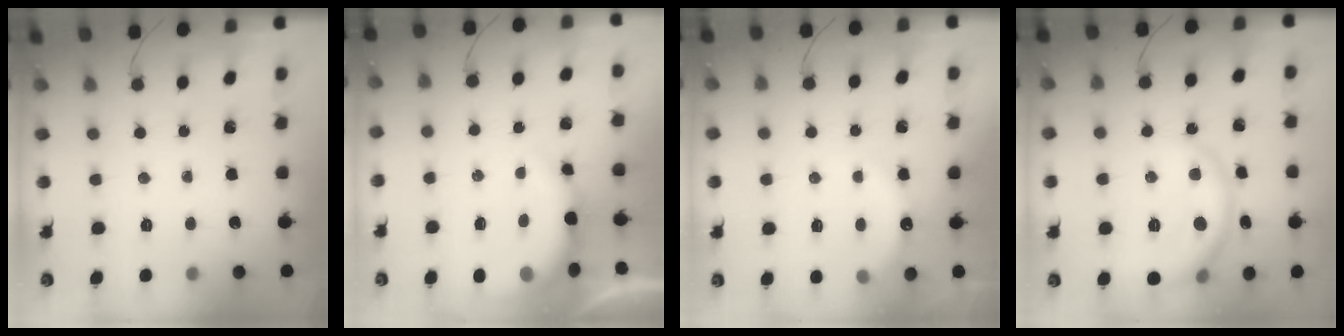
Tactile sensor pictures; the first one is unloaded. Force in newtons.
{"total": 8.1, "press": 8.0, "slide": 1.2}
{"total": 5.6, "press": 5.5, "slide": 1.3}
{"total": 9.9, "press": 9.8, "slide": 1.0}